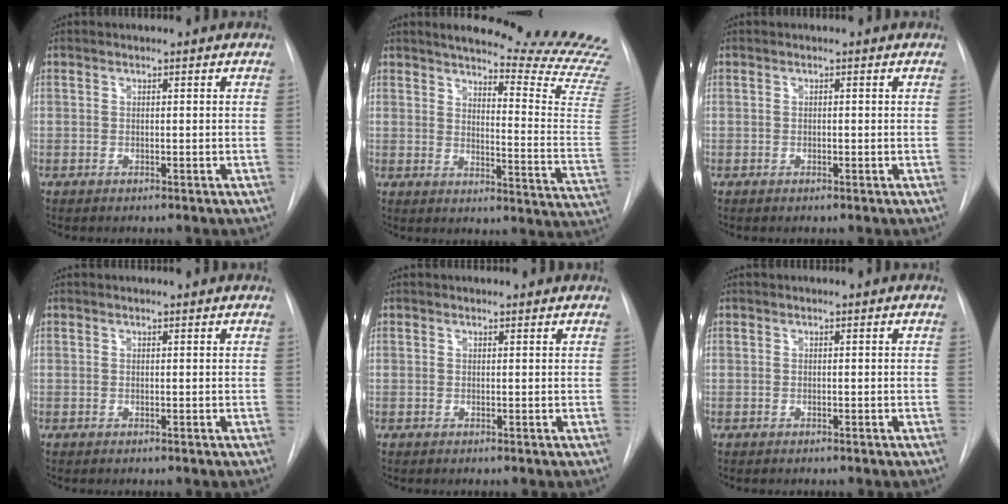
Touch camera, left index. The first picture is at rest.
{"total": 21.1, "force": [19.3, -0.4, 8.6], "torque": [-0.115, -0.142, 0.220]}
{"total": 1.2, "force": [-1.2, 0.0, -0.1], "torque": [0.005, -0.005, -0.018]}
{"total": 0.0}
{"total": 0.7, "force": [0.6, 0.4, 0.0], "torque": [-0.004, 0.004, 0.001]}
{"total": 0.0}